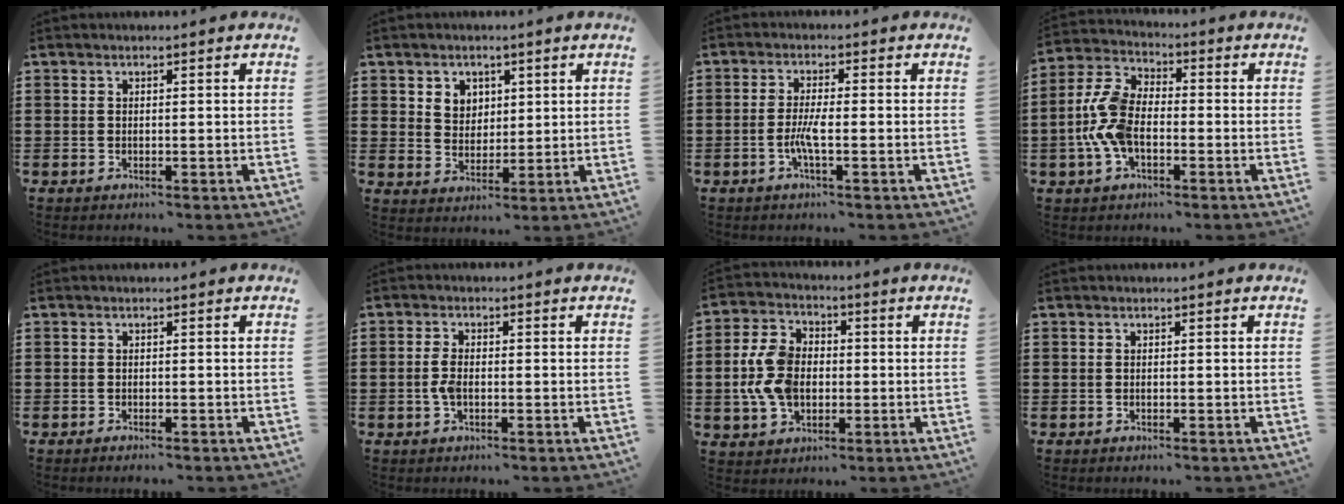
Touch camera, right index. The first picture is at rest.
{"total": 3.8, "force": [2.0, 3.3, 0.5], "torque": [-0.018, 0.009, 0.034]}
{"total": 3.4, "force": [-1.2, 0.4, 3.2], "torque": [-0.076, -0.009, -0.030]}
{"total": 8.5, "force": [-1.6, 4.9, 6.8], "torque": [-0.176, -0.003, -0.040]}
{"total": 0.6, "force": [-0.6, 0.0, 0.1], "torque": [-0.003, -0.001, -0.012]}
{"total": 2.6, "force": [-0.6, 1.2, 2.3], "torque": [-0.065, -0.009, -0.017]}
{"total": 8.6, "force": [-0.8, 6.2, 5.8], "torque": [-0.147, 0.007, -0.019]}
{"total": 0.0}